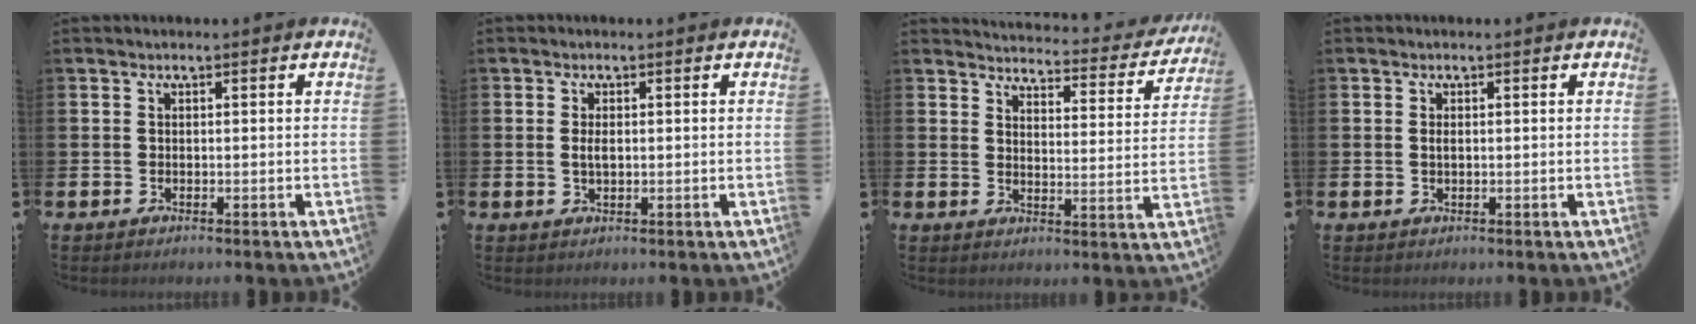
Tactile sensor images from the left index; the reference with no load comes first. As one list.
[{"total": 1.5, "force": [0.2, 0.7, 1.3], "torque": [-0.028, 0.005, 0.001]}, {"total": 3.6, "force": [3.5, 0.7, 0.5], "torque": [-0.017, -0.035, 0.051]}, {"total": 0.6, "force": [0.2, 0.2, 0.5], "torque": [-0.011, 0.001, 0.002]}]